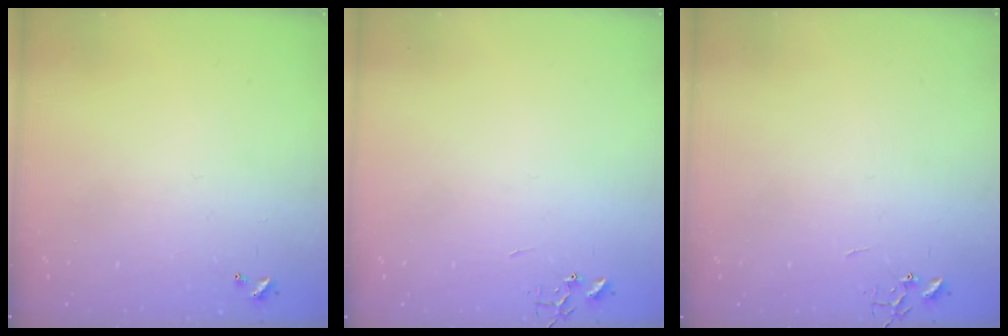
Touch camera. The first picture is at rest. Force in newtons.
{"total": 0.0}
{"total": 0.0}